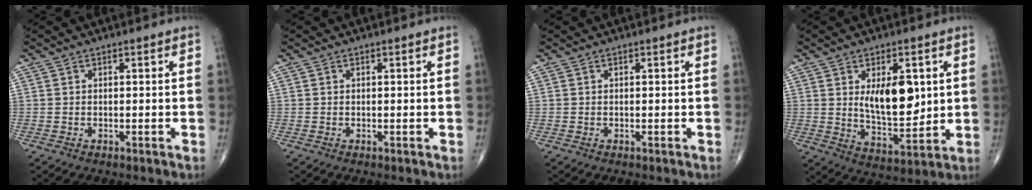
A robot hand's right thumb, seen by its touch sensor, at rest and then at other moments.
{"total": 0.0}
{"total": 0.0}
{"total": 11.9, "force": [2.5, 5.9, 10.1], "torque": [-0.130, -0.029, 0.053]}